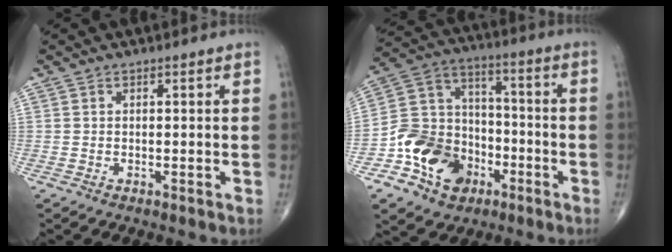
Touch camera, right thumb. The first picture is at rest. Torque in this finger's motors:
{"motor_torque": [2.53, 2.48, 0.66, -1.31, 0.12]}